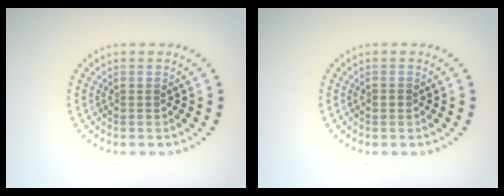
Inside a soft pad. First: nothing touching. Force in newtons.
{"total": 0.9, "press": 0.9, "slide": 0.1}